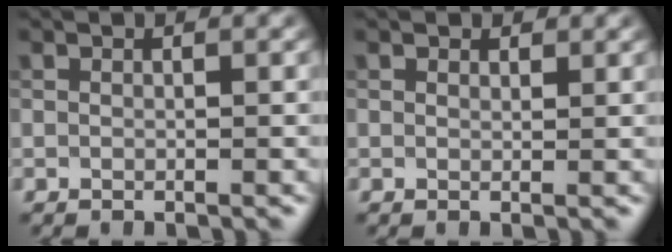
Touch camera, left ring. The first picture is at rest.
{"total": 1.0, "force": [0.9, 0.4, 0.1], "torque": [-0.003, -0.003, 0.013]}